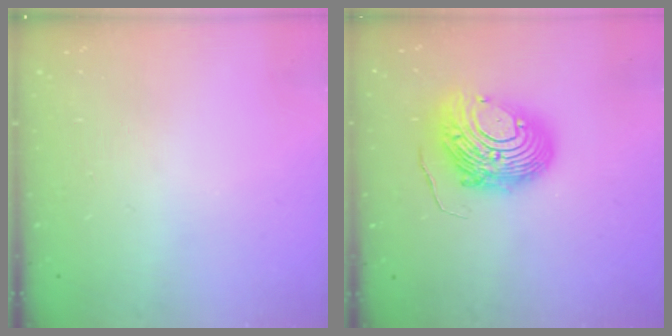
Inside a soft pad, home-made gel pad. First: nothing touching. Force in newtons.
{"total": 15.1, "press": 15.1, "slide": 1.6}